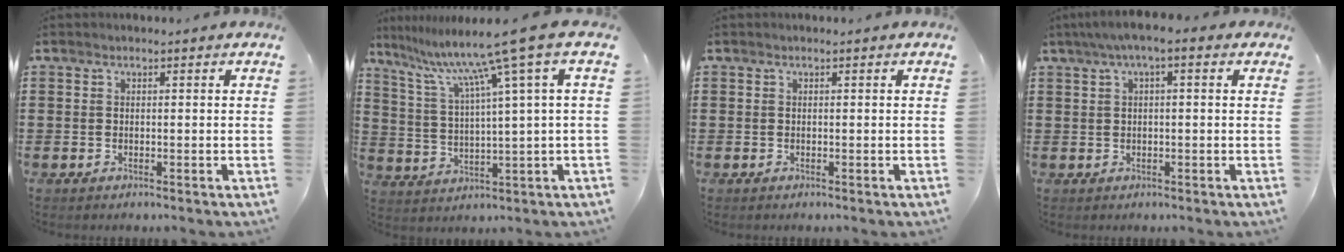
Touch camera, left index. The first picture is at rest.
{"total": 10.8, "force": [6.4, -1.2, 8.6], "torque": [-0.188, -0.031, 0.095]}
{"total": 0.0}
{"total": 2.8, "force": [0.3, 0.4, 2.7], "torque": [-0.049, 0.004, 0.003]}